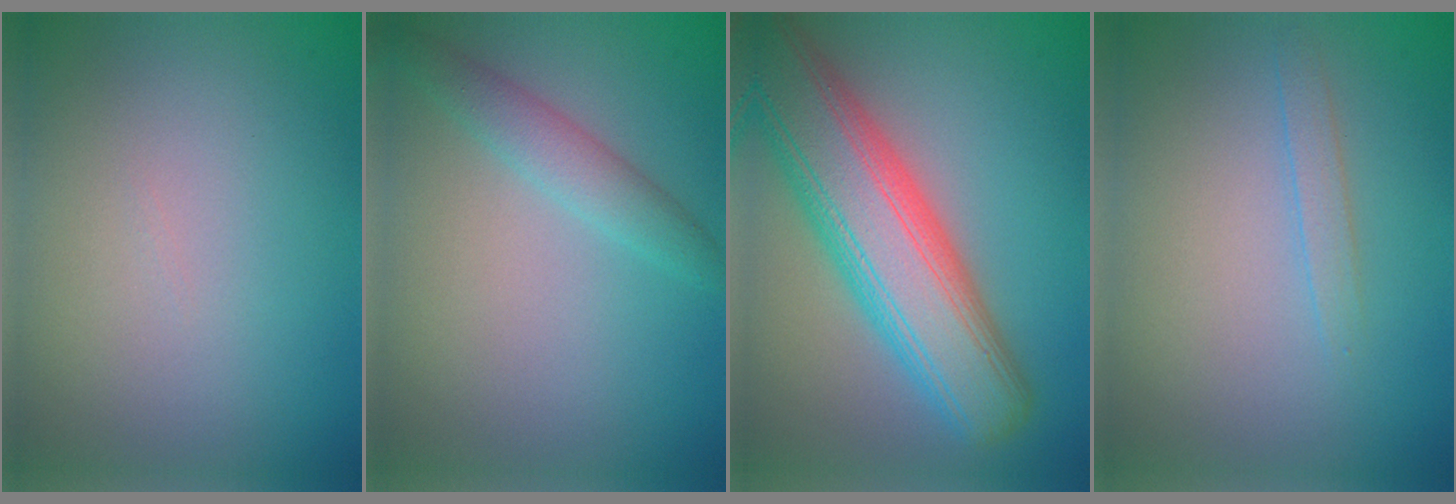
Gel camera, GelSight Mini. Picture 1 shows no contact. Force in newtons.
{"total": 2.4, "press": 2.4, "slide": 0.0}
{"total": 10.5, "press": 10.5, "slide": 0.6}
{"total": 1.2, "press": 1.2, "slide": 0.1}